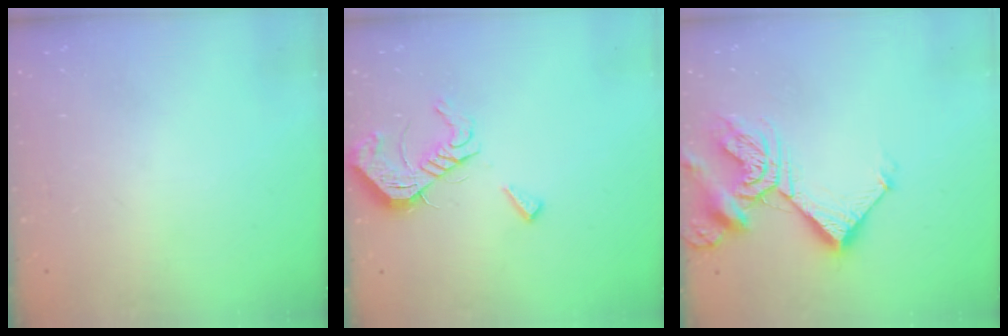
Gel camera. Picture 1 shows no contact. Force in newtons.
{"total": 11.4, "press": 11.4, "slide": 0.7}
{"total": 12.5, "press": 12.5, "slide": 1.3}